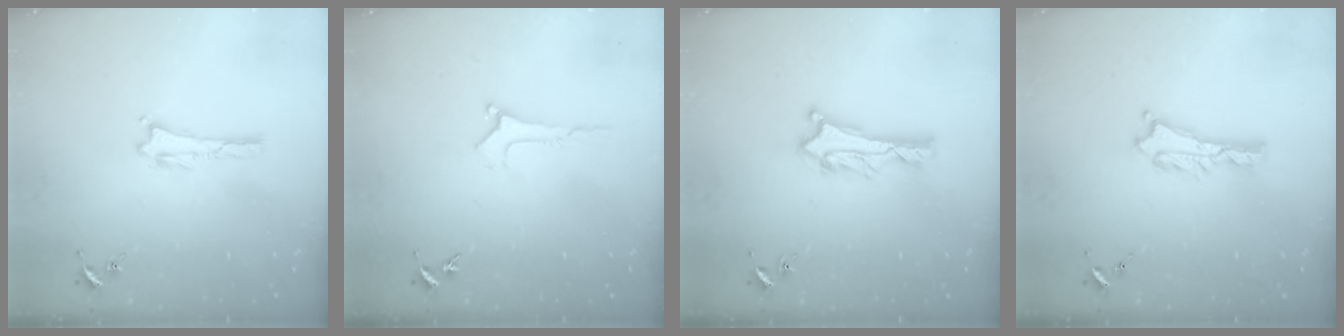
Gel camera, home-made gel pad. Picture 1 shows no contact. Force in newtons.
{"total": 0.0}
{"total": 1.2, "press": 1.1, "slide": 0.1}
{"total": 1.3, "press": 1.3, "slide": 0.1}